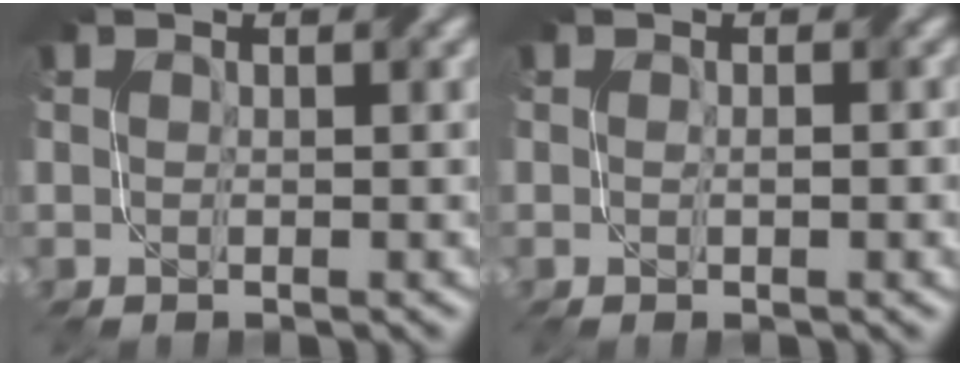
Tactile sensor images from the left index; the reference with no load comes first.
{"total": 1.4, "force": [-0.1, 0.1, 1.4], "torque": [-0.024, -0.001, -0.001]}